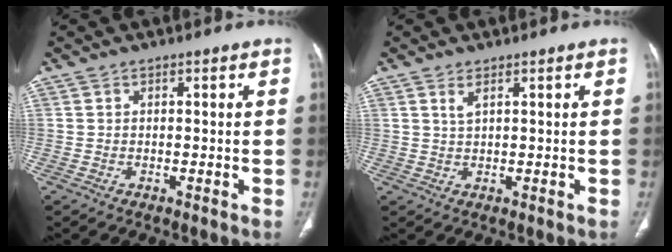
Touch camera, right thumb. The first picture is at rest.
{"total": 1.7, "force": [1.0, 0.4, 1.3], "torque": [-0.032, -0.003, 0.025]}